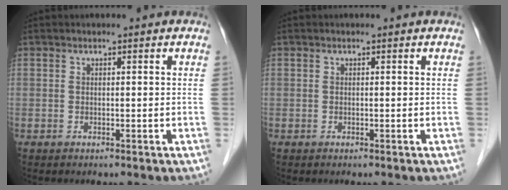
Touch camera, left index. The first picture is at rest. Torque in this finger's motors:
{"motor_torque": [-0.01, 0.01, 0.00, 0.00]}